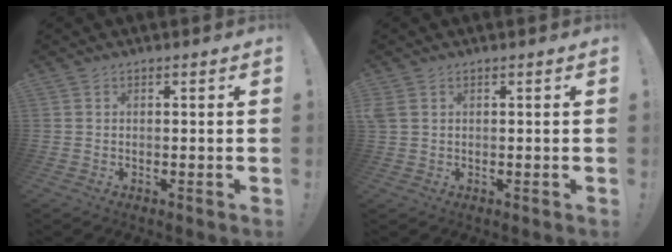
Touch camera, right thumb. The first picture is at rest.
{"total": 2.4, "force": [0.9, 1.6, 1.5], "torque": [-0.035, 0.007, 0.019]}